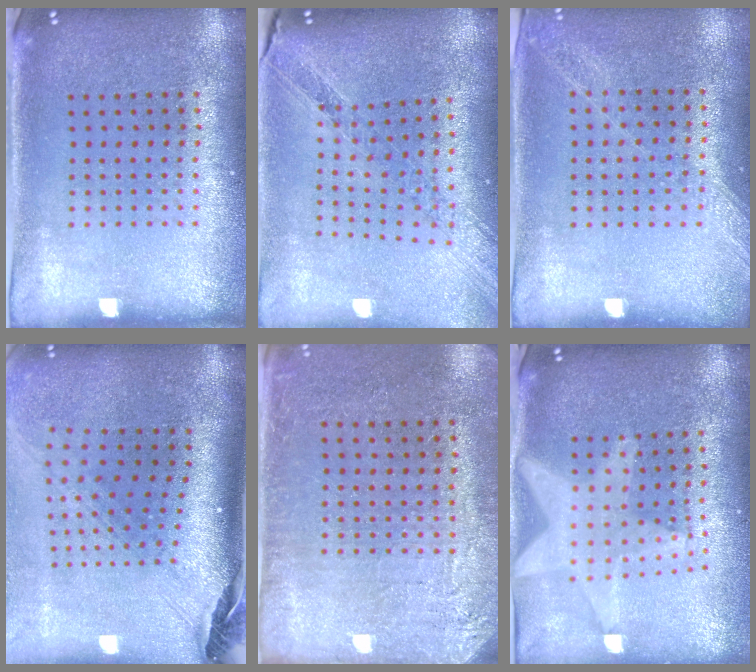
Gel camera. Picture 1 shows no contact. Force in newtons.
{"total": 1.1, "press": 1.1, "slide": 0.2}
{"total": 1.2, "press": 1.2, "slide": 0.2}
{"total": 2.9, "press": 2.2, "slide": 2.0}
{"total": 2.8, "press": 2.6, "slide": 1.1}
{"total": 2.1, "press": 1.7, "slide": 1.1}